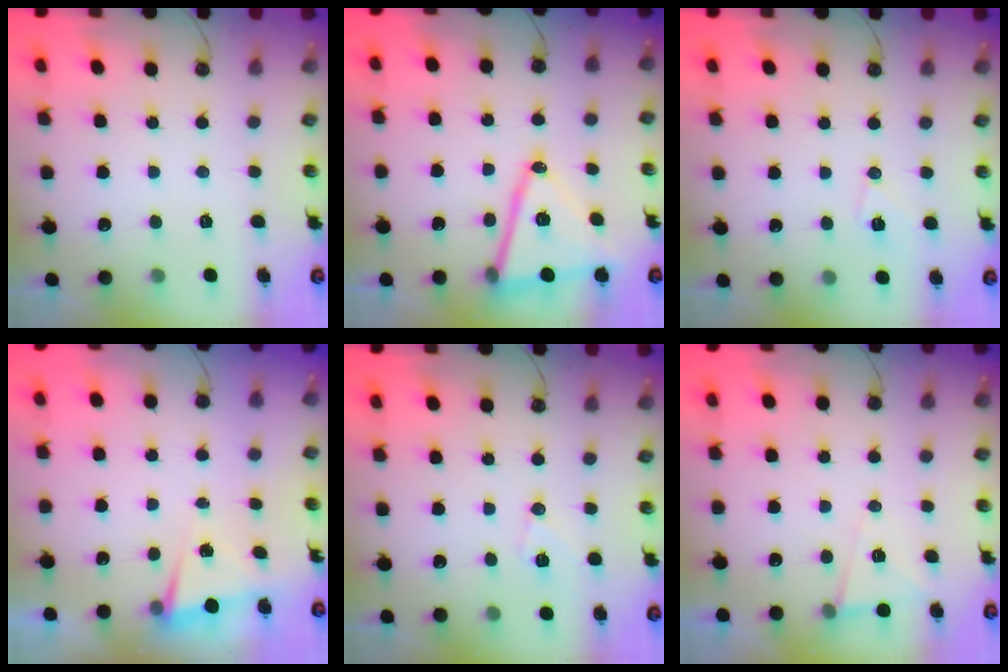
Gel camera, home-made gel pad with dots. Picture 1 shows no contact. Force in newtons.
{"total": 16.1, "press": 15.6, "slide": 3.7}
{"total": 6.7, "press": 6.4, "slide": 2.1}
{"total": 2.8, "press": 1.8, "slide": 2.2}
{"total": 7.0, "press": 7.0, "slide": 1.1}
{"total": 6.4, "press": 4.5, "slide": 4.5}